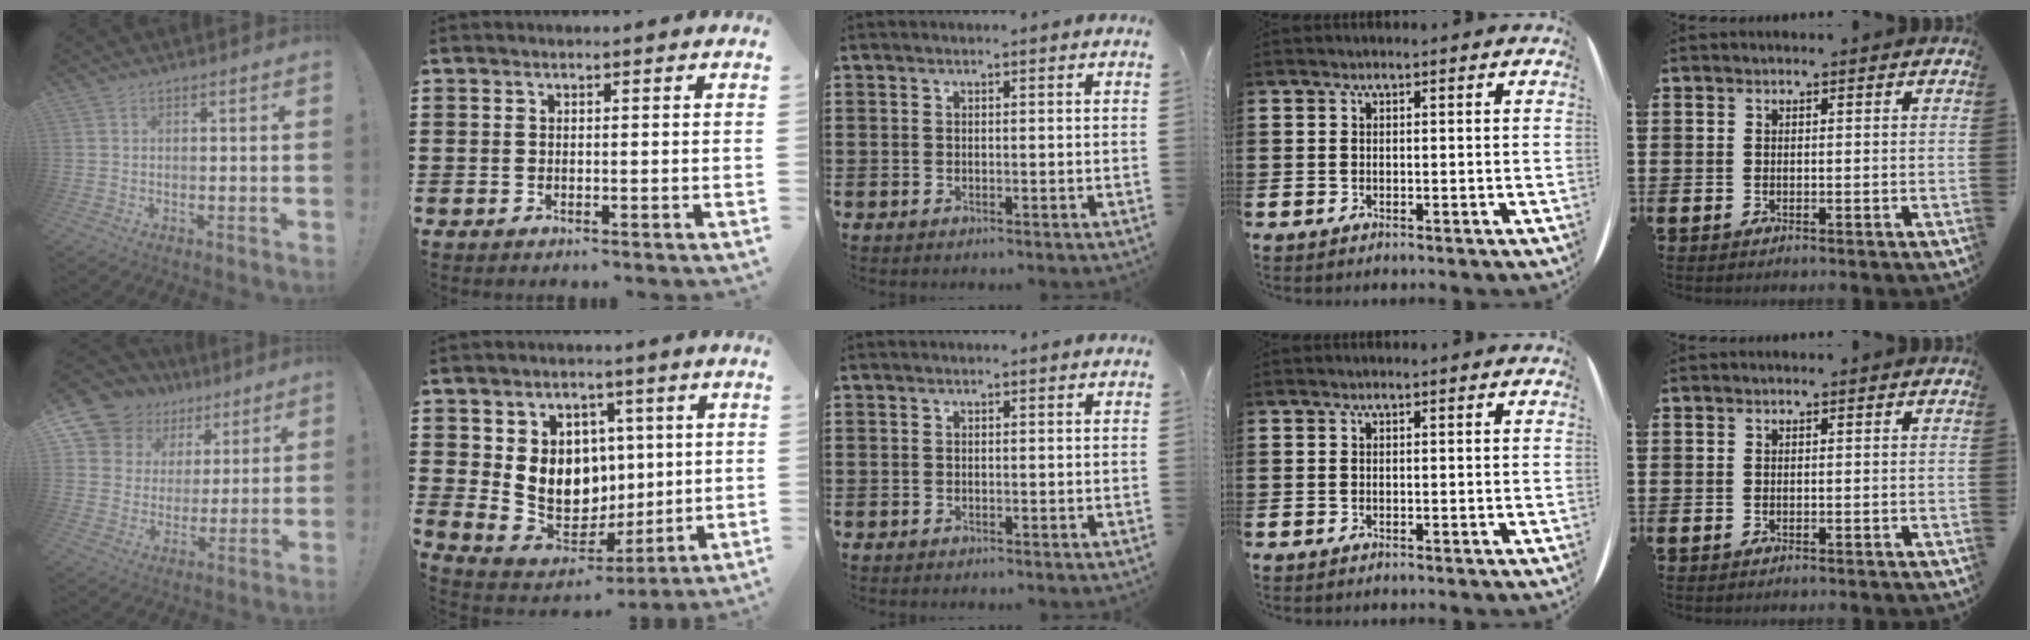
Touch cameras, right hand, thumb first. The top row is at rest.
{"thumb": {"total": 11.7, "force": [7.2, 8.7, 2.9], "torque": [-0.050, -0.055, 0.147]}, "index": {"total": 9.6, "force": [1.7, 8.6, 4.0], "torque": [-0.101, -0.011, 0.038]}}